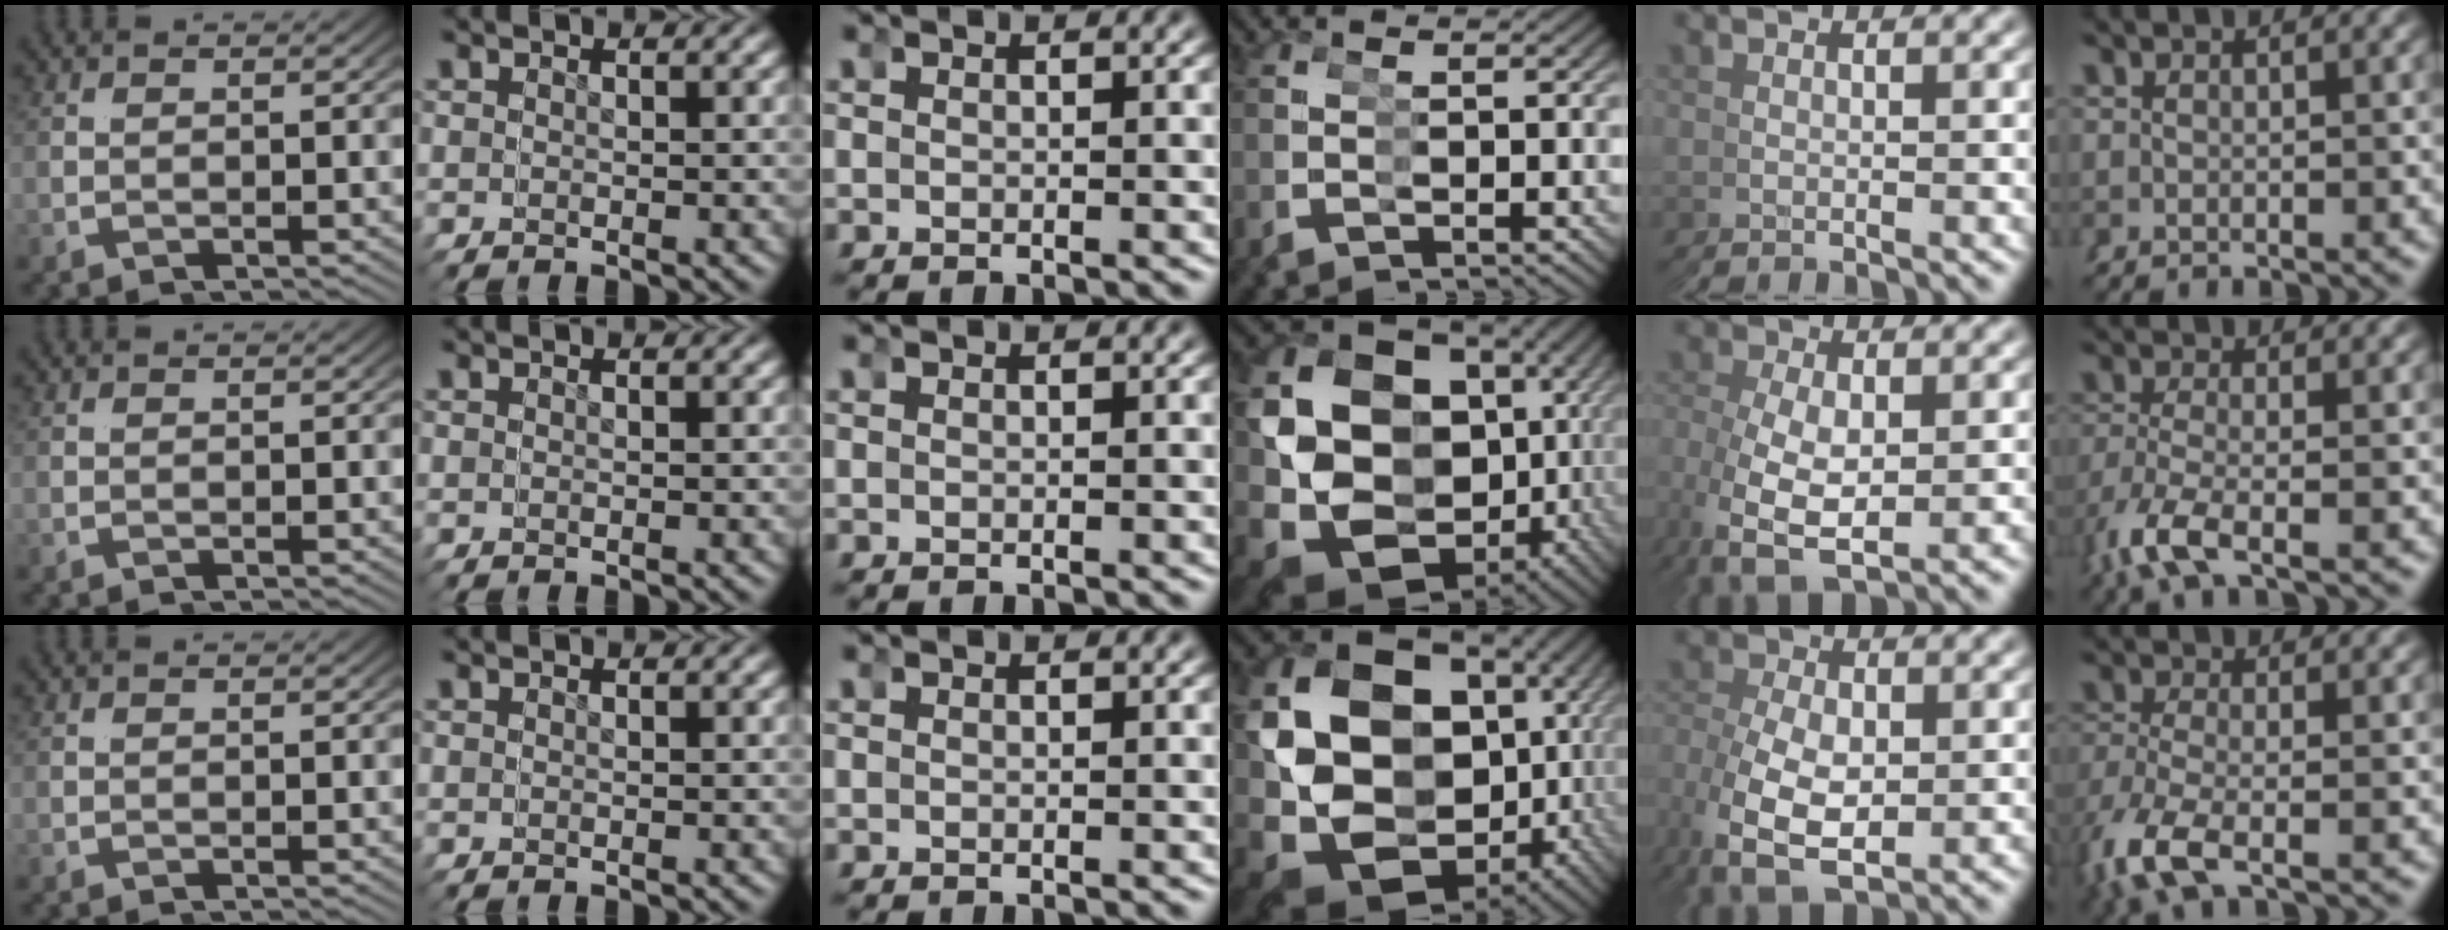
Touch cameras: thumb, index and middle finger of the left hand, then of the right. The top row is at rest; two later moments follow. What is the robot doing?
{"motion": "grasp_and_lifting", "object": "pipette"}